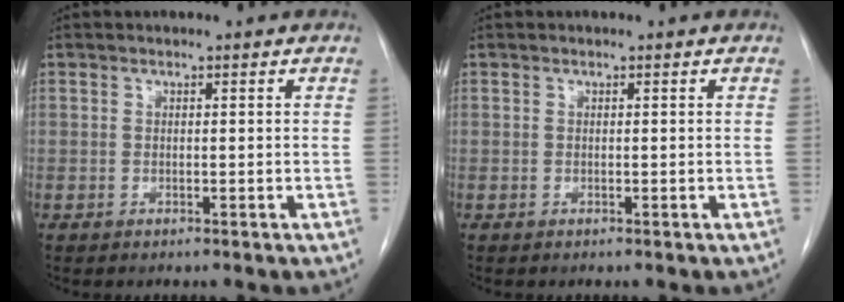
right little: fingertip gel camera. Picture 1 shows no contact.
{"total": 0.0}